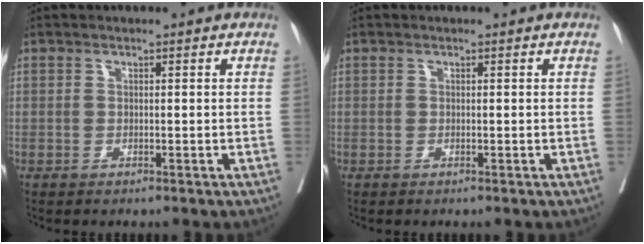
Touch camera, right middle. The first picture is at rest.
{"total": 0.0}